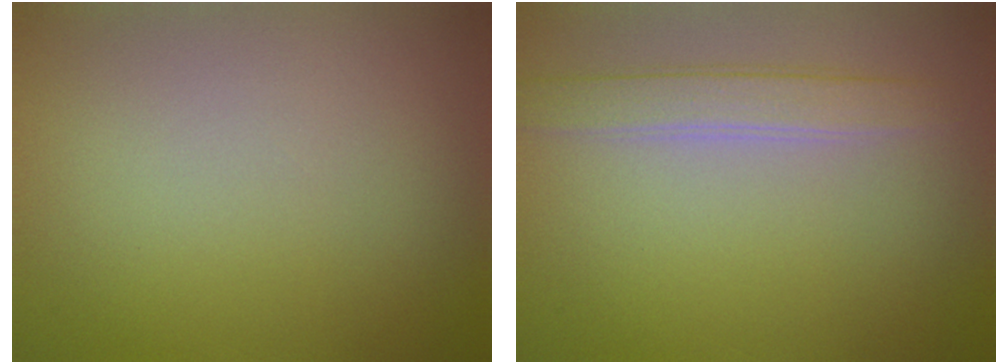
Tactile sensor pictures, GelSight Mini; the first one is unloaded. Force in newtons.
{"total": 2.6, "press": 2.6, "slide": 0.2}